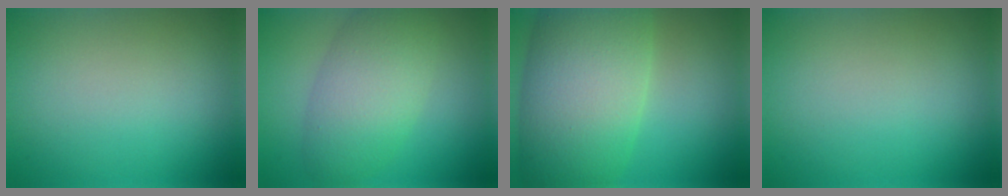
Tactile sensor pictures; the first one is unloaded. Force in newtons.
{"total": 6.5, "press": 6.5, "slide": 0.4}
{"total": 12.4, "press": 12.4, "slide": 0.5}
{"total": 0.0}